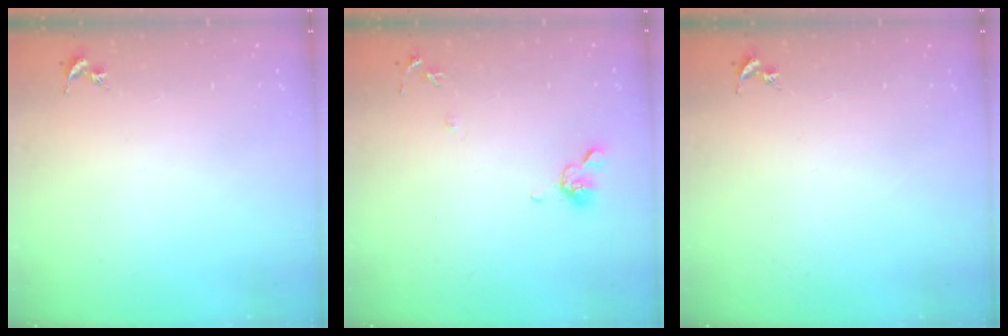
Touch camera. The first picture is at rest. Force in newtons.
{"total": 8.3, "press": 8.2, "slide": 1.6}
{"total": 0.0}